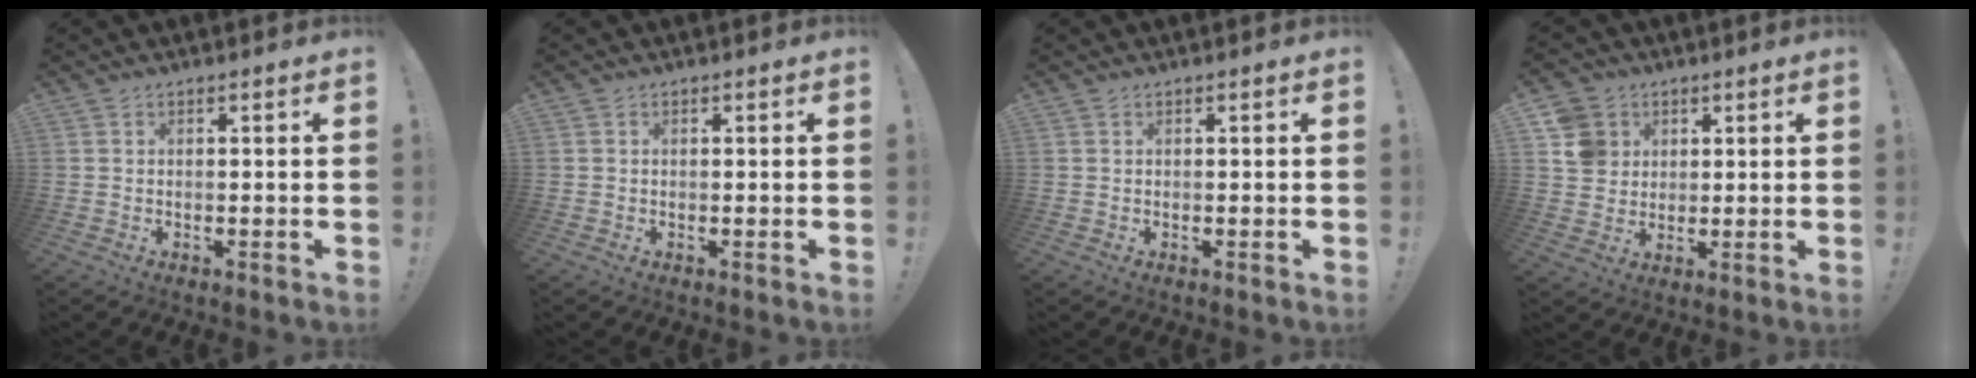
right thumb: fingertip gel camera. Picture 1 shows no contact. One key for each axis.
{"total": 0.0}
{"total": 0.0}
{"total": 8.5, "fx": 3.0, "fy": 7.6, "fz": 2.4, "tx": -0.032, "ty": -0.005, "tz": 0.066}